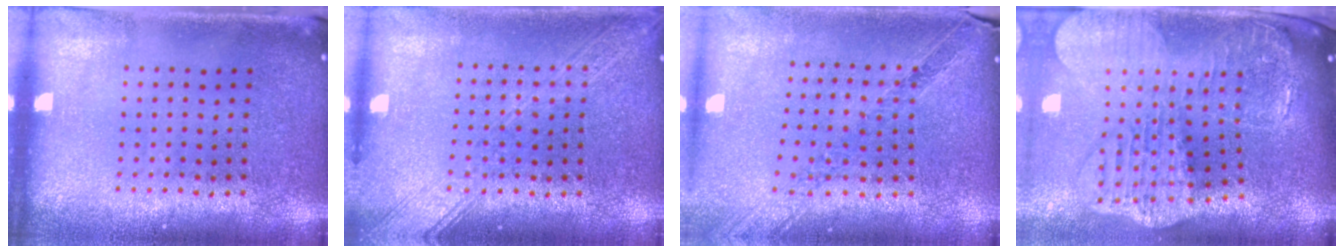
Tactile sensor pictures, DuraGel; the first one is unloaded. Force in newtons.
{"total": 3.6, "press": 3.6, "slide": 0.5}
{"total": 1.1, "press": 1.0, "slide": 0.1}
{"total": 4.4, "press": 3.4, "slide": 2.9}